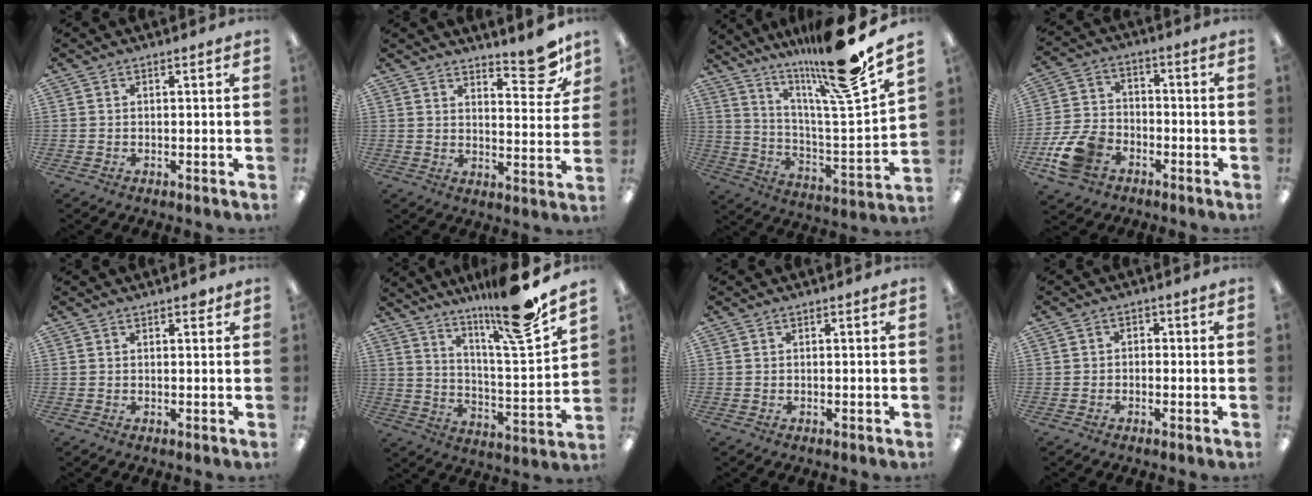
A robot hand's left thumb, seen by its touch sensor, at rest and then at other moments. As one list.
[{"total": 10.9, "force": [8.1, 3.6, 6.4], "torque": [-0.064, -0.056, 0.134]}, {"total": 21.9, "force": [17.2, 1.4, 13.5], "torque": [-0.220, -0.108, 0.263]}, {"total": 11.1, "force": [-5.6, 7.6, 5.8], "torque": [-0.133, 0.032, -0.102]}, {"total": 1.4, "force": [1.1, 0.6, 0.6], "torque": [0.002, -0.006, 0.016]}, {"total": 18.5, "force": [15.0, 1.2, 10.8], "torque": [-0.174, -0.098, 0.238]}, {"total": 0.0}, {"total": 1.6, "force": [-1.1, 1.1, 0.4], "torque": [-0.007, 0.007, -0.024]}]